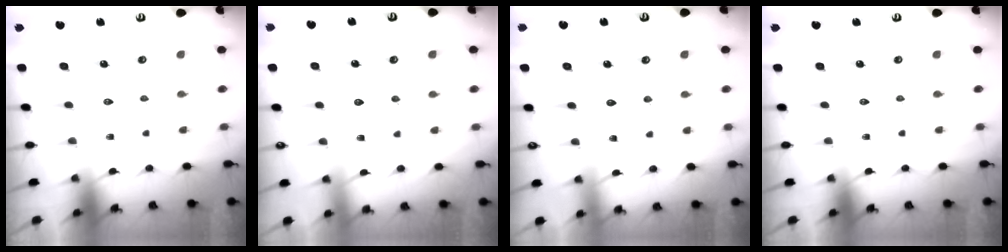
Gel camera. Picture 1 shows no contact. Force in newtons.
{"total": 4.0, "press": 4.0, "slide": 0.4}
{"total": 3.5, "press": 3.5, "slide": 0.3}
{"total": 0.0}